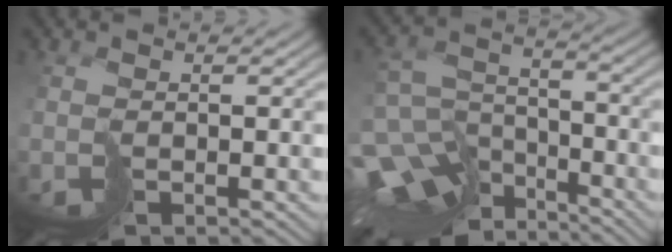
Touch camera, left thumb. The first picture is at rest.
{"total": 13.9, "force": [-9.5, 7.9, 6.4], "torque": [-0.169, -0.028, -0.125]}